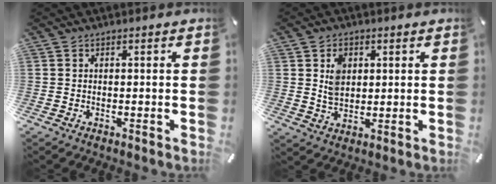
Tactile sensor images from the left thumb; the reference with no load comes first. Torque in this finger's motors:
{"motor_torque": [1.04, 1.35, 0.65, -0.57, 0.23]}